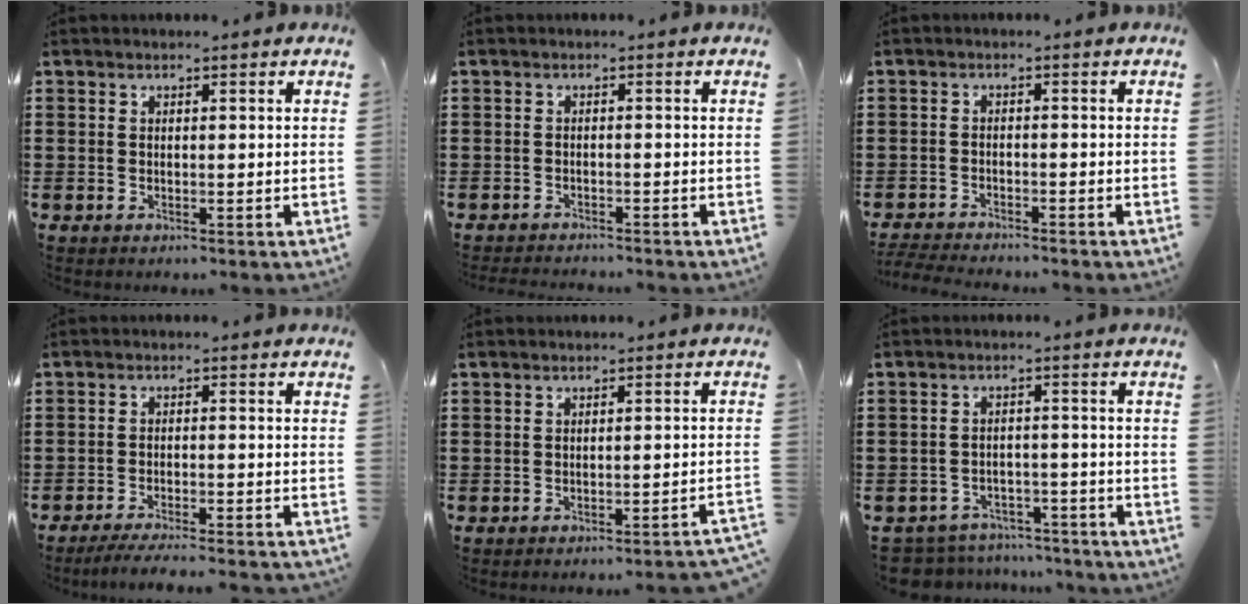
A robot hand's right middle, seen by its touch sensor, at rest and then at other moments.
{"total": 1.3, "force": [-1.3, 0.0, 0.1], "torque": [-0.006, 0.000, -0.027]}
{"total": 2.7, "force": [-2.7, 0.0, 0.4], "torque": [-0.017, -0.006, -0.058]}
{"total": 3.7, "force": [-3.5, -0.2, 1.3], "torque": [-0.020, -0.003, -0.069]}
{"total": 1.7, "force": [-1.6, -0.4, 0.5], "torque": [-0.010, 0.001, -0.033]}
{"total": 4.8, "force": [-4.7, 0.7, 0.0], "torque": [-0.010, 0.007, -0.101]}